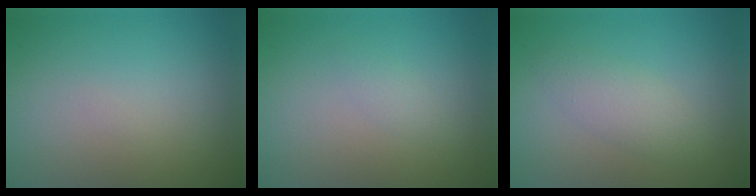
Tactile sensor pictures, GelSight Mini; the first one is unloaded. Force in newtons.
{"total": 0.9, "press": 0.9, "slide": 0.0}
{"total": 2.3, "press": 2.3, "slide": 0.1}